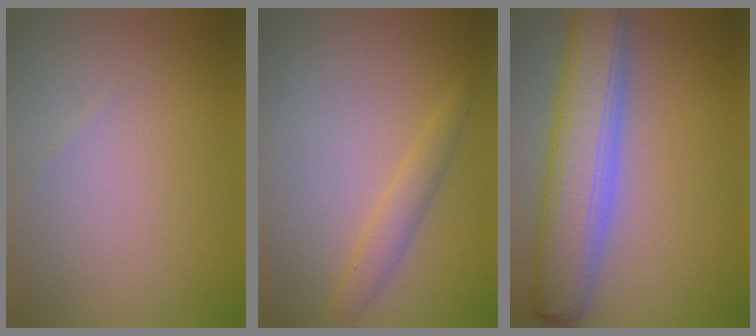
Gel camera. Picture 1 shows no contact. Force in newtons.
{"total": 2.0, "press": 2.0, "slide": 0.1}
{"total": 8.5, "press": 8.5, "slide": 0.5}